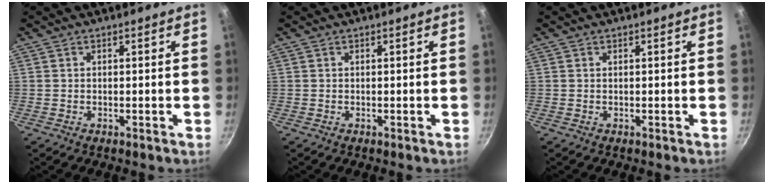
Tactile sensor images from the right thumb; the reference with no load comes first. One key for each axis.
{"total": 0.0}
{"total": 0.0}